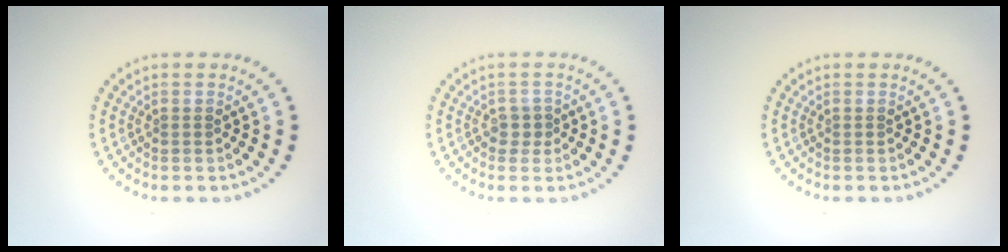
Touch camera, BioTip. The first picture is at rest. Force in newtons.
{"total": 1.0, "press": 0.8, "slide": 0.7}
{"total": 0.0}